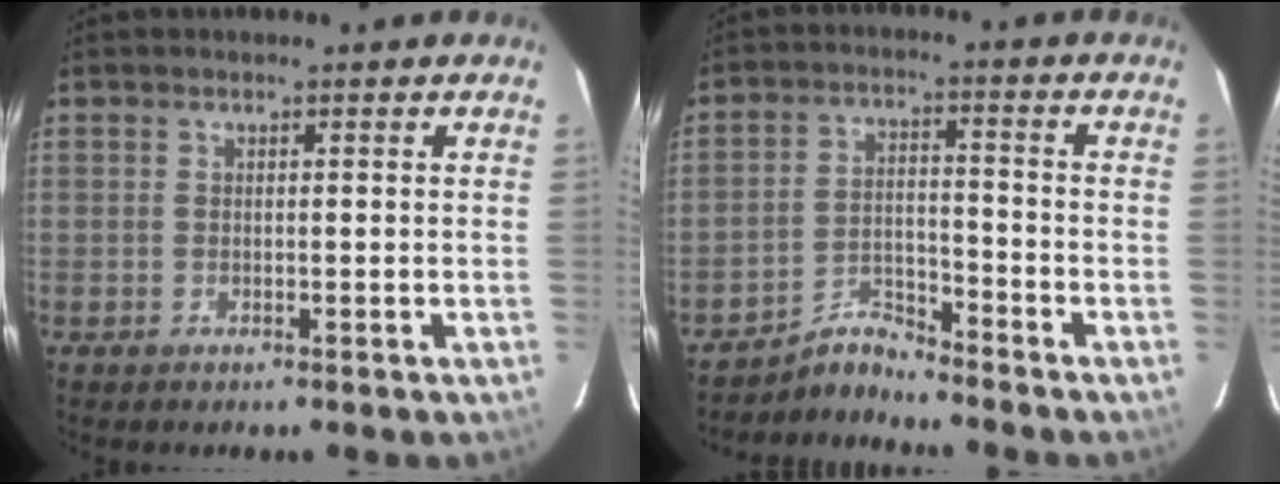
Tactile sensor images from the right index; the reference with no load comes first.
{"total": 4.9, "force": [-4.9, 0.2, -0.7], "torque": [0.006, 0.026, -0.093]}